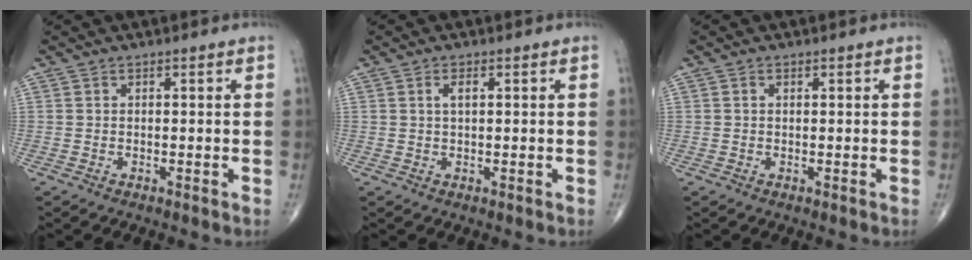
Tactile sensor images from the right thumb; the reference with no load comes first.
{"total": 2.1, "force": [0.6, 0.9, 1.8], "torque": [-0.034, 0.003, 0.013]}
{"total": 0.5, "force": [0.2, 0.3, 0.3], "torque": [-0.009, 0.000, 0.004]}